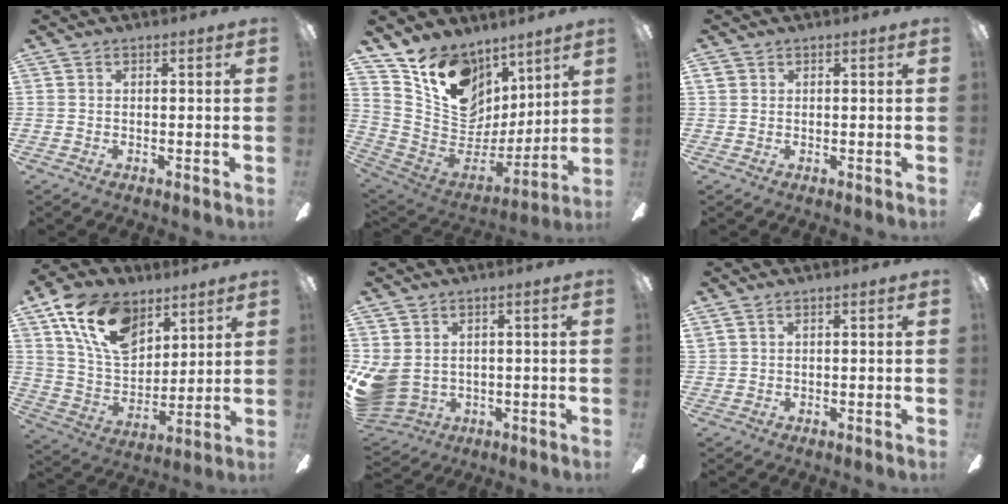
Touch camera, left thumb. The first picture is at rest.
{"total": 16.1, "force": [9.1, 11.6, 6.4], "torque": [-0.113, -0.057, 0.178]}
{"total": 1.3, "force": [0.5, 1.1, 0.4], "torque": [-0.009, 0.002, 0.009]}
{"total": 17.9, "force": [10.2, 11.2, 9.5], "torque": [-0.175, -0.028, 0.192]}
{"total": 7.3, "force": [0.2, 6.0, 4.1], "torque": [-0.115, -0.007, 0.002]}
{"total": 1.3, "force": [0.7, 0.9, 0.6], "torque": [-0.015, 0.002, 0.014]}